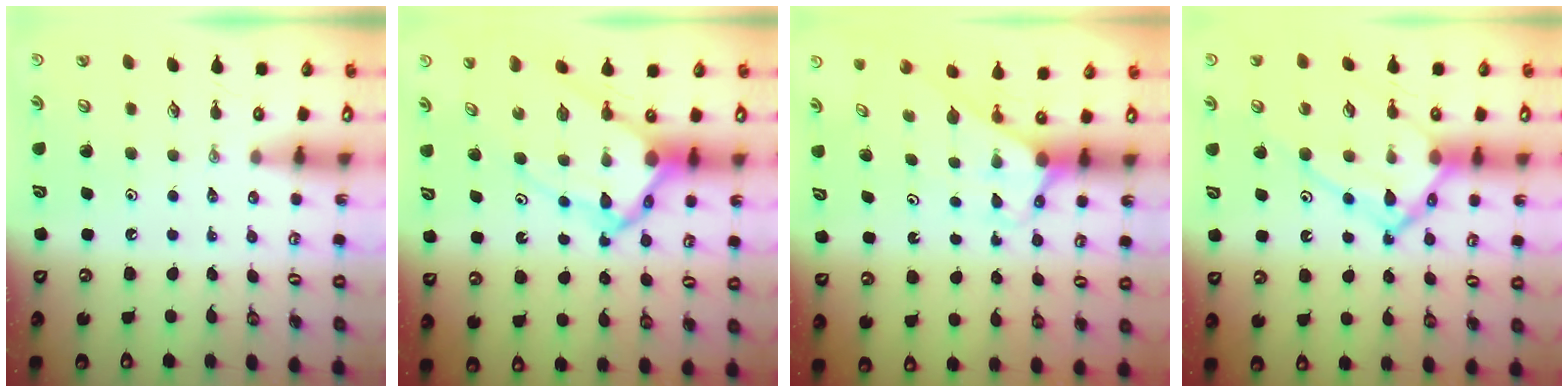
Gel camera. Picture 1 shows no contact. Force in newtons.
{"total": 10.4, "press": 10.3, "slide": 1.0}
{"total": 2.6, "press": 2.6, "slide": 0.2}
{"total": 14.9, "press": 14.8, "slide": 1.3}